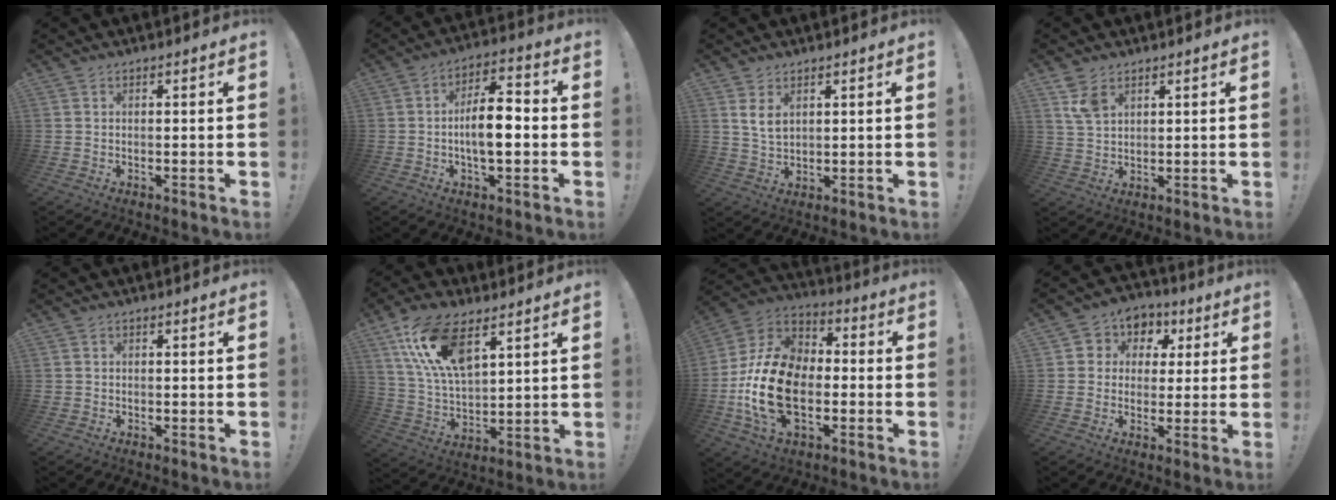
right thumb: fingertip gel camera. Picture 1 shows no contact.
{"total": 10.4, "force": [-1.6, 4.4, 9.3], "torque": [-0.160, 0.014, -0.032]}
{"total": 5.2, "force": [2.4, 2.9, 3.6], "torque": [-0.052, -0.011, 0.044]}
{"total": 5.7, "force": [3.5, 3.1, 3.3], "torque": [-0.061, -0.013, 0.068]}
{"total": 0.6, "force": [-0.1, 0.6, 0.1], "torque": [0.000, 0.002, -0.002]}
{"total": 16.9, "force": [9.1, 7.9, 11.9], "torque": [-0.235, -0.034, 0.165]}
{"total": 22.9, "force": [-5.1, 15.0, 16.5], "torque": [-0.321, 0.040, -0.078]}
{"total": 7.1, "force": [0.6, 6.8, 1.9], "torque": [-0.023, -0.003, 0.016]}